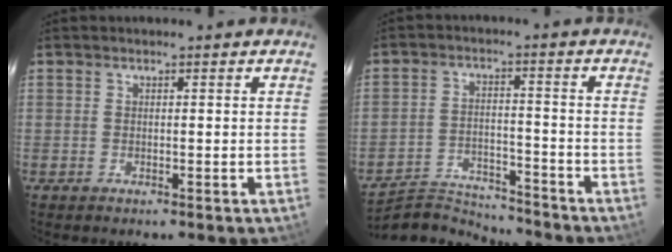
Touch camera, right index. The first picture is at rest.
{"total": 10.2, "force": [-10.1, 1.4, -0.1], "torque": [-0.026, 0.012, -0.170]}